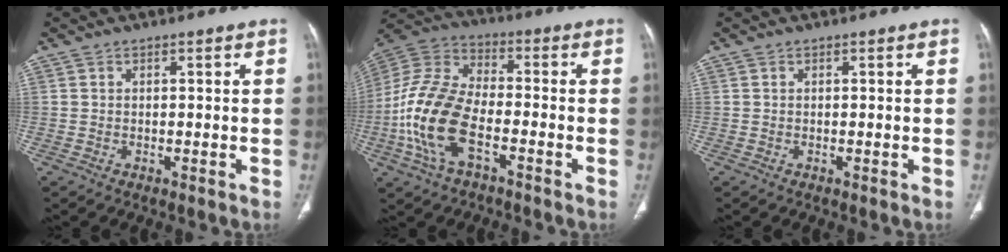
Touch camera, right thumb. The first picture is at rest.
{"total": 16.3, "force": [-5.4, 8.3, 13.0], "torque": [-0.281, 0.028, -0.107]}
{"total": 0.0}